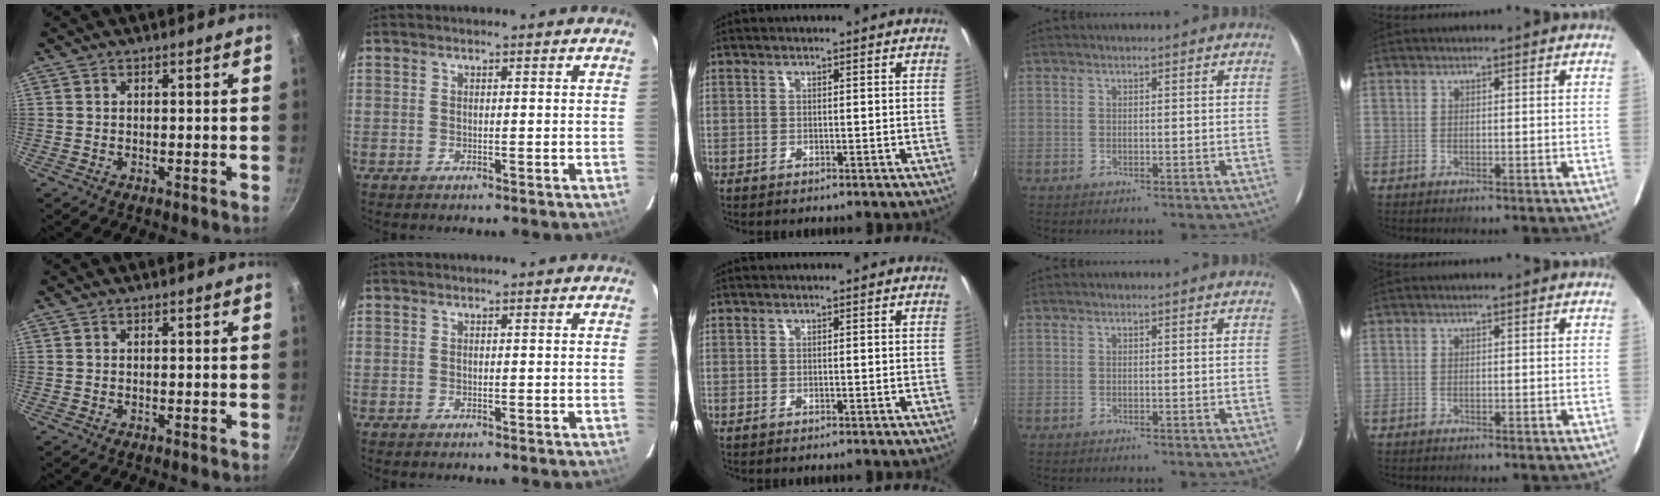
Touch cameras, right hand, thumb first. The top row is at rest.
{}